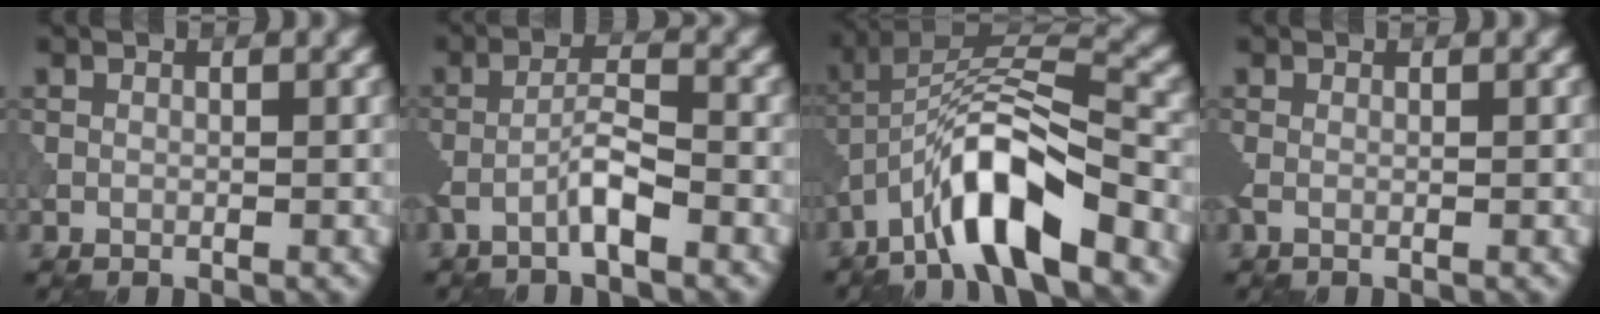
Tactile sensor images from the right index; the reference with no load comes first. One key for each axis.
{"total": 2.9, "fx": -1.4, "fy": 0.3, "fz": 2.5, "tx": -0.049, "ty": 0.013, "tz": -0.035}
{"total": 9.6, "fx": -5.2, "fy": 2.6, "fz": 7.6, "tx": -0.133, "ty": 0.019, "tz": -0.100}
{"total": 1.3, "fx": -0.1, "fy": 0.4, "fz": 1.2, "tx": -0.018, "ty": -0.004, "tz": -0.008}